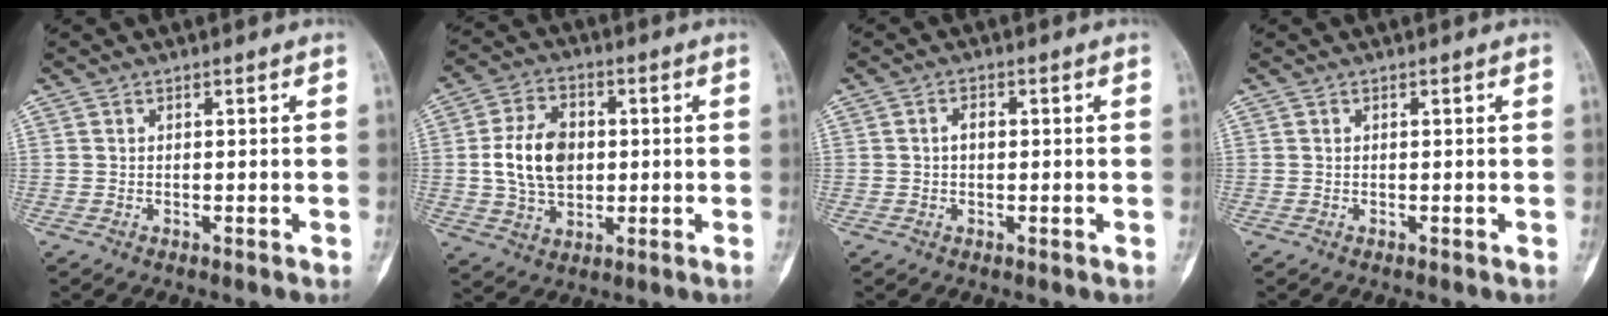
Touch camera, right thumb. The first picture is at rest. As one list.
[{"total": 11.5, "force": [0.4, 7.8, 8.4], "torque": [-0.140, 0.007, 0.010]}, {"total": 2.0, "force": [0.0, 1.3, 1.5], "torque": [-0.018, 0.008, -0.002]}, {"total": 0.0}]